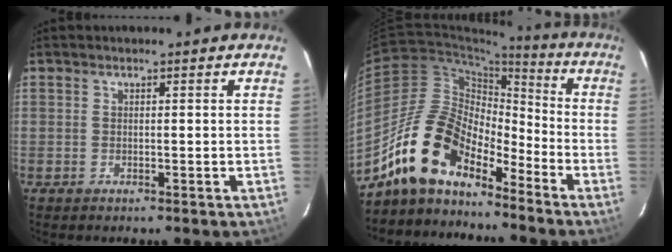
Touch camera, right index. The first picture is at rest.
{"total": 15.0, "force": [-11.8, 5.8, 7.2], "torque": [-0.127, 0.009, -0.229]}